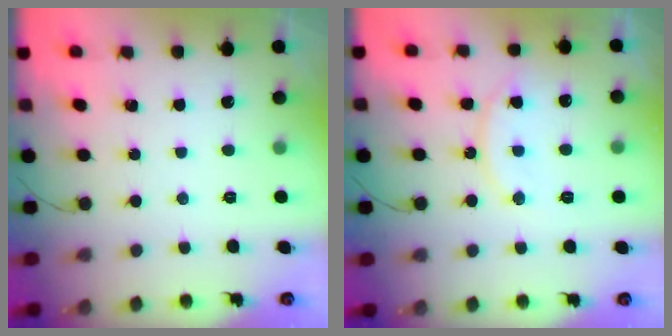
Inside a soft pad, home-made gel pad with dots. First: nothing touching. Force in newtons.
{"total": 11.4, "press": 11.4, "slide": 0.9}